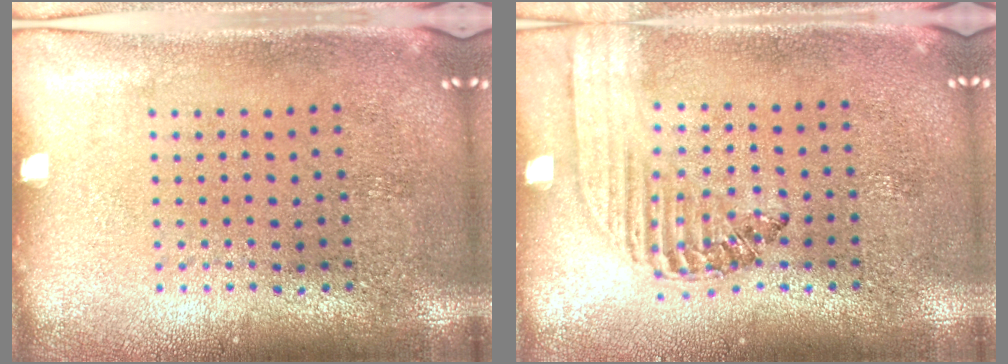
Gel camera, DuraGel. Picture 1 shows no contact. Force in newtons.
{"total": 1.5, "press": 1.4, "slide": 0.6}